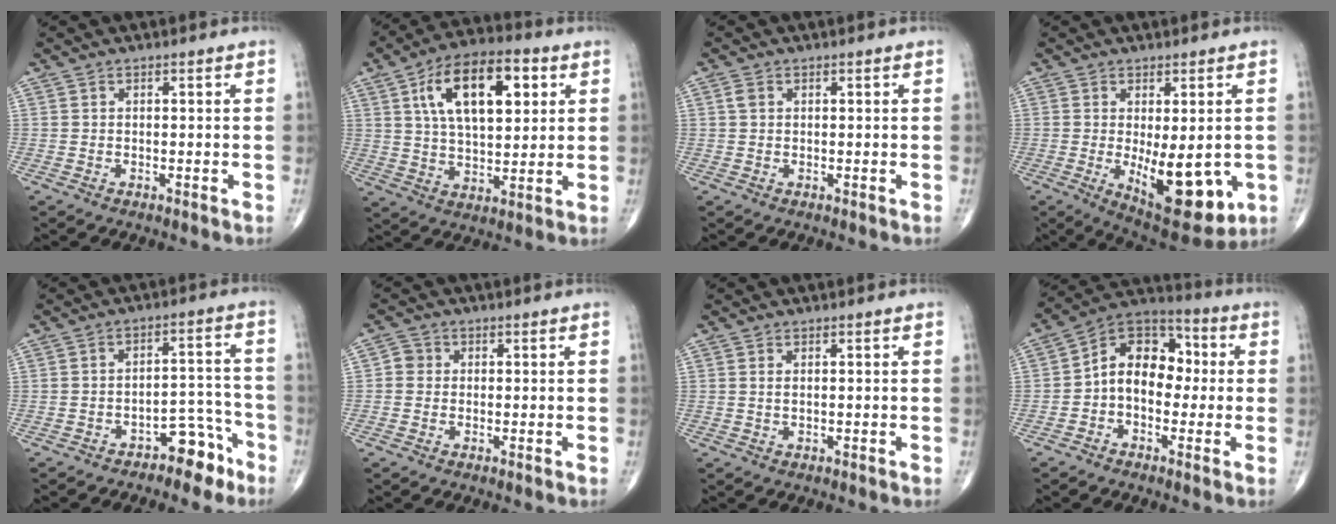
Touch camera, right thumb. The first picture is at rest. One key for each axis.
{"total": 17.2, "fx": 5.8, "fy": 8.5, "fz": 13.8, "tx": -0.203, "ty": -0.001, "tz": 0.095}
{"total": 1.2, "fx": 0.4, "fy": 0.9, "fz": 0.8, "tx": -0.017, "ty": 0.004, "tz": 0.008}
{"total": 13.6, "fx": -2.5, "fy": 5.7, "fz": 12.1, "tx": -0.150, "ty": -0.026, "tz": -0.017}
{"total": 7.1, "fx": -5.2, "fy": 3.6, "fz": 3.3, "tx": -0.020, "ty": 0.074, "tz": -0.076}
{"total": 2.3, "fx": 0.0, "fy": 2.2, "fz": 0.8, "tx": 0.000, "ty": 0.005, "tz": -0.006}
{"total": 0.8, "fx": 0.2, "fy": 0.3, "fz": 0.7, "tx": -0.015, "ty": 0.000, "tz": 0.006}
{"total": 12.4, "fx": -0.3, "fy": 8.8, "fz": 8.8, "tx": -0.102, "ty": 0.044, "tz": -0.022}